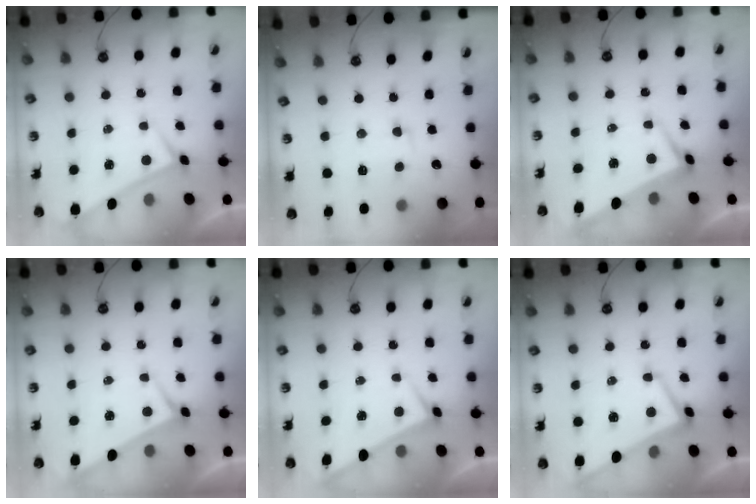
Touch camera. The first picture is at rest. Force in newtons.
{"total": 1.8, "press": 0.0, "slide": 1.8}
{"total": 1.1, "press": 0.4, "slide": 1.0}
{"total": 3.7, "press": 3.7, "slide": 0.4}
{"total": 2.7, "press": 2.7, "slide": 0.3}
{"total": 1.2, "press": 0.7, "slide": 1.0}